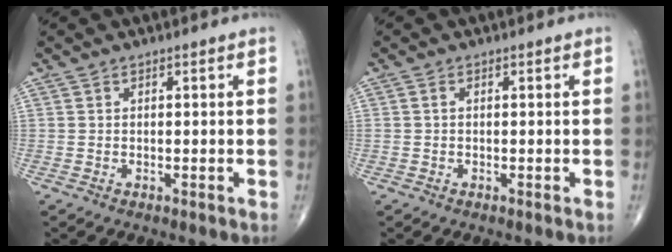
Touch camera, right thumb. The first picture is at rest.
{"total": 0.6, "force": [0.0, 0.3, 0.5], "torque": [-0.010, 0.001, 0.000]}